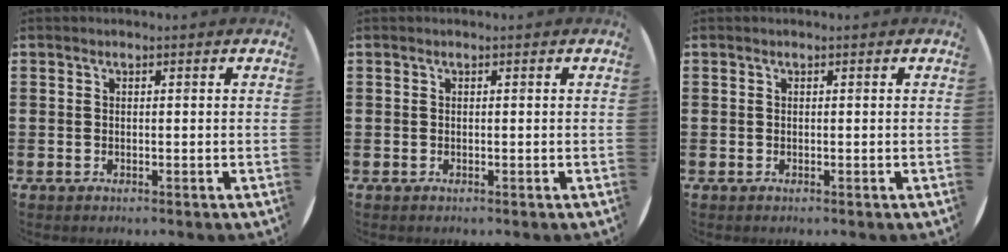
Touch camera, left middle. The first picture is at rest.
{"total": 0.0}
{"total": 0.0}